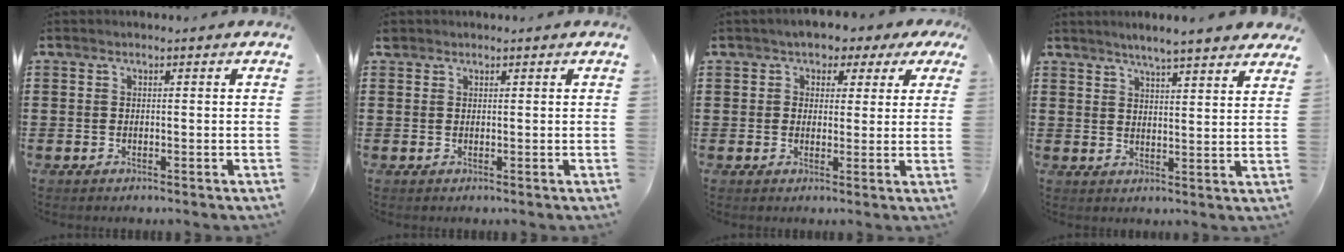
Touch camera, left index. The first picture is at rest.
{"total": 0.9, "force": [0.7, 0.5, 0.2], "torque": [-0.007, 0.003, 0.013]}
{"total": 2.8, "force": [1.6, 2.2, 0.5], "torque": [-0.028, 0.003, 0.023]}
{"total": 4.3, "force": [4.0, -0.4, 1.4], "torque": [-0.040, -0.015, 0.070]}